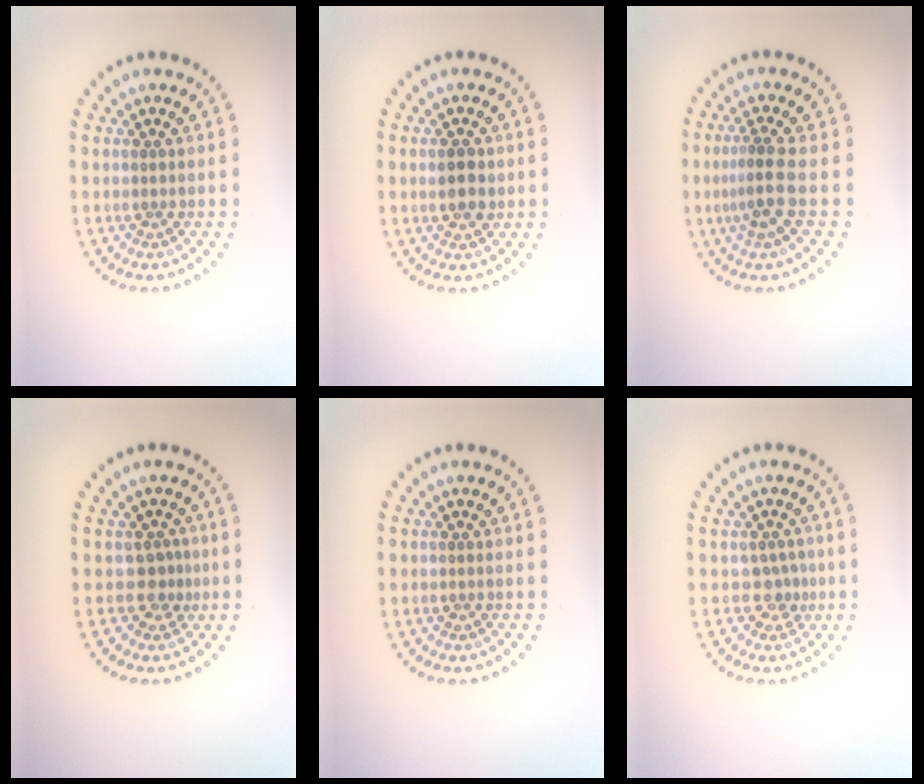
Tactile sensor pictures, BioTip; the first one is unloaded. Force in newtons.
{"total": 2.1, "press": 2.1, "slide": 0.0}
{"total": 2.8, "press": 2.2, "slide": 1.8}
{"total": 1.7, "press": 1.3, "slide": 1.1}
{"total": 0.0}
{"total": 1.5, "press": 1.3, "slide": 0.9}